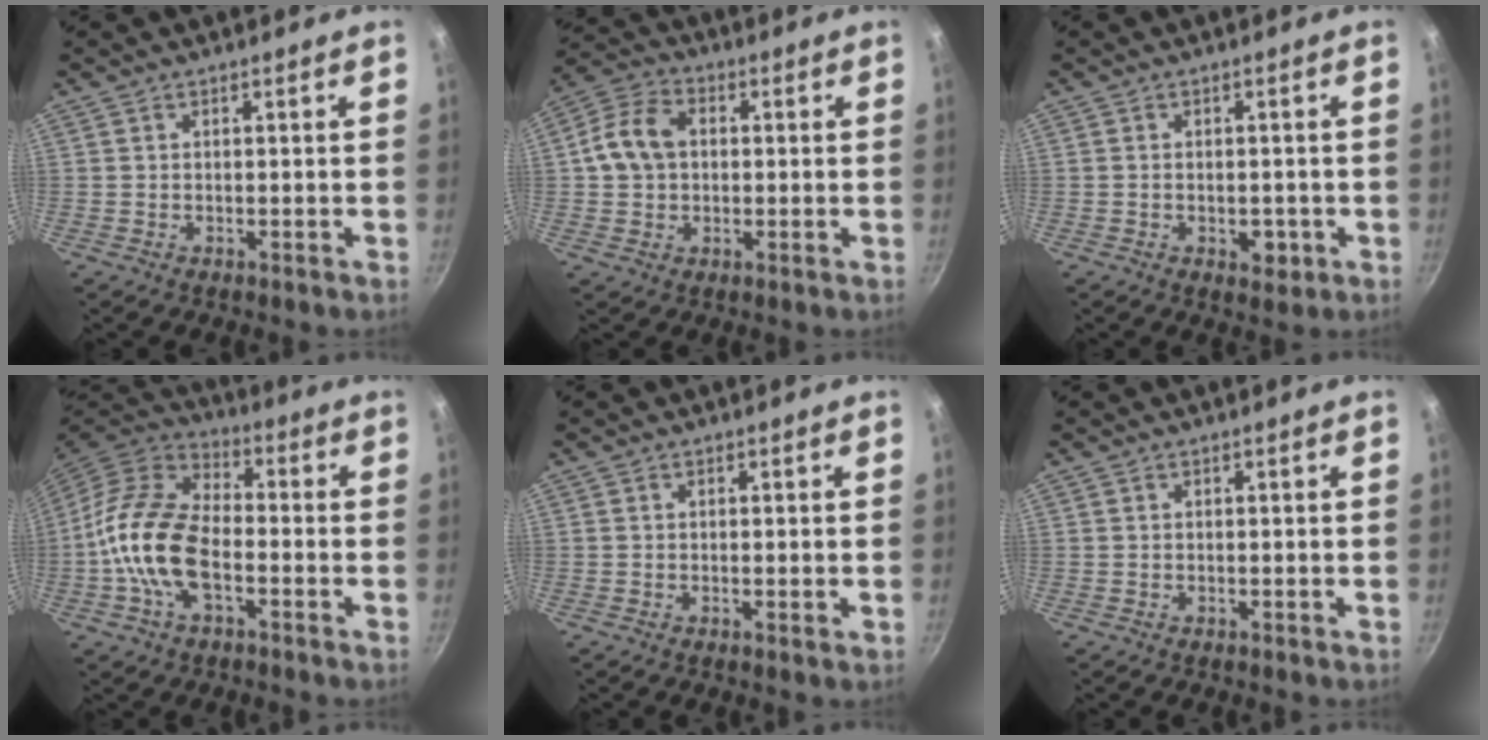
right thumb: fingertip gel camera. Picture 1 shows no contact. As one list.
[{"total": 9.4, "force": [0.8, 7.2, 6.0], "torque": [-0.099, 0.019, 0.001]}, {"total": 3.4, "force": [-1.0, 2.1, 2.5], "torque": [-0.022, 0.005, -0.010]}, {"total": 16.2, "force": [-3.5, 9.2, 12.9], "torque": [-0.227, 0.037, -0.081]}, {"total": 0.7, "force": [-0.1, 0.1, 0.7], "torque": [-0.012, -0.002, -0.003]}, {"total": 0.0}]